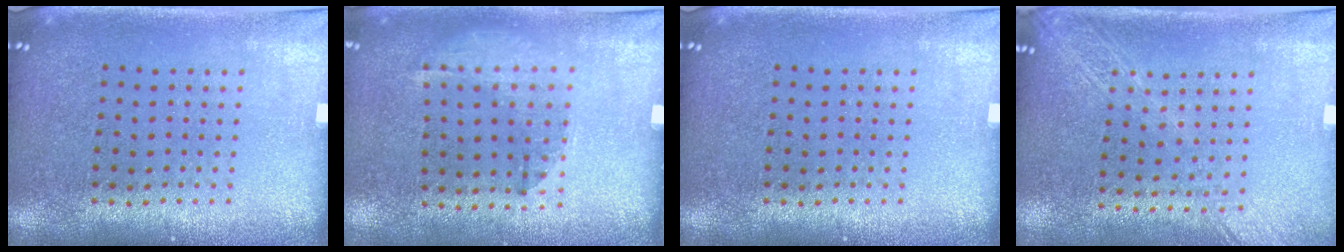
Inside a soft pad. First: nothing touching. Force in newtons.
{"total": 1.3, "press": 0.9, "slide": 1.0}
{"total": 0.0}
{"total": 1.8, "press": 1.5, "slide": 1.0}